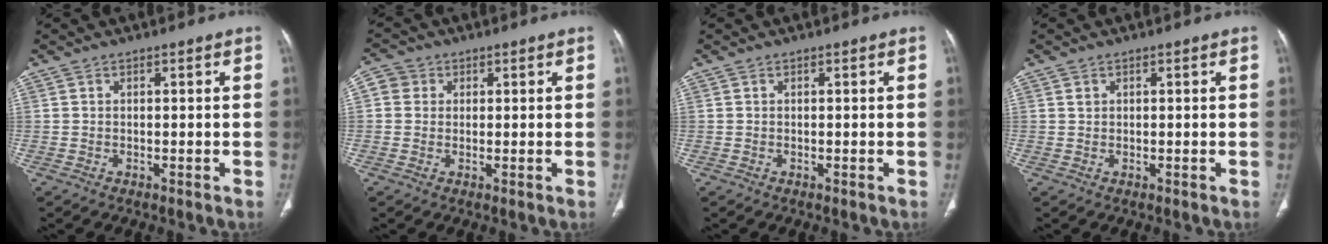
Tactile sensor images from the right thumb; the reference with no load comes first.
{"total": 3.5, "force": [0.9, 3.3, 0.8], "torque": [0.000, 0.003, 0.012]}
{"total": 0.0}
{"total": 0.7, "force": [0.4, 0.5, 0.3], "torque": [0.004, -0.002, 0.007]}